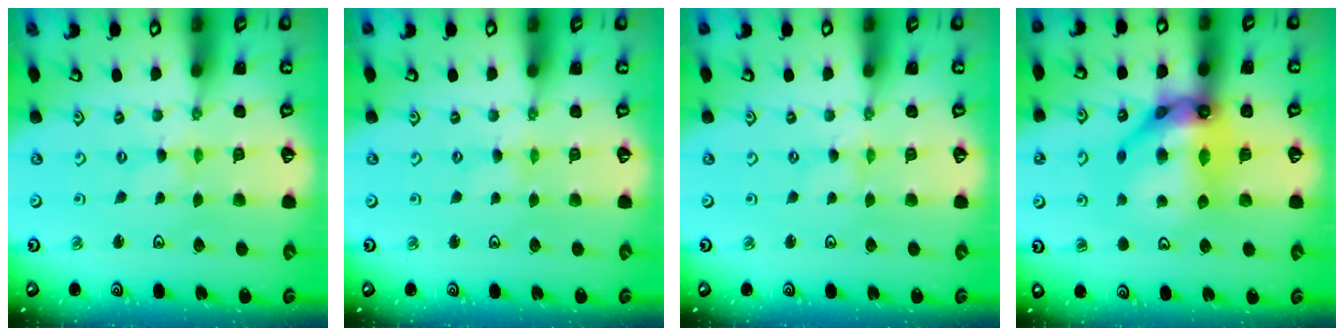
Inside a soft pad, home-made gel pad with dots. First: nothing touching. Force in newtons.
{"total": 2.1, "press": 2.1, "slide": 0.3}
{"total": 0.6, "press": 0.6, "slide": 0.1}
{"total": 17.7, "press": 17.6, "slide": 2.1}